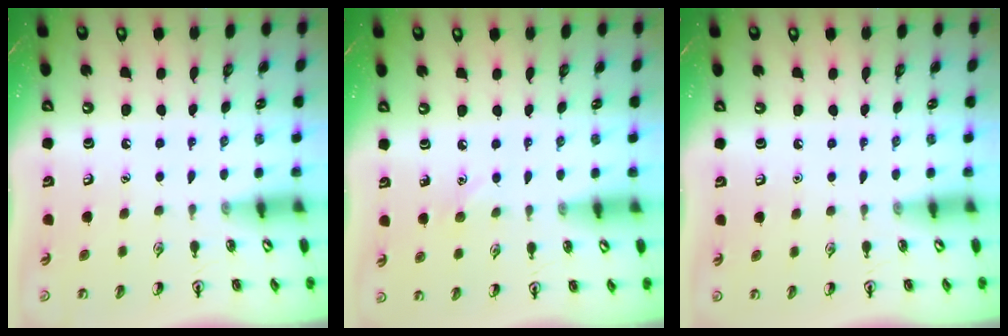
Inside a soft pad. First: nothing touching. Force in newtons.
{"total": 4.4, "press": 4.1, "slide": 1.5}
{"total": 0.0}